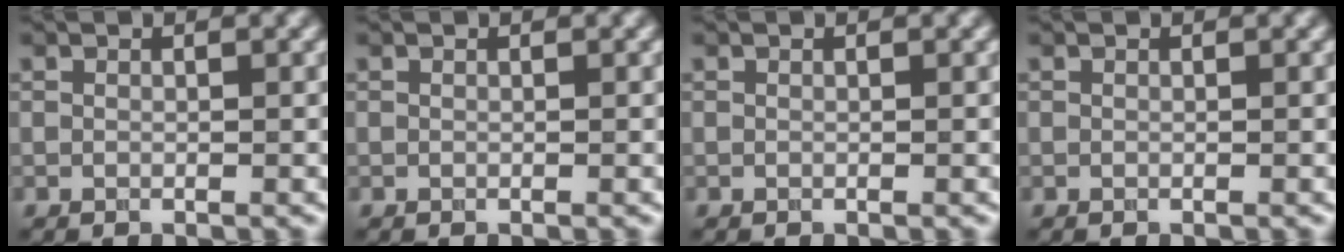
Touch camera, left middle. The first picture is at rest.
{"total": 0.0}
{"total": 0.0}
{"total": 0.0}